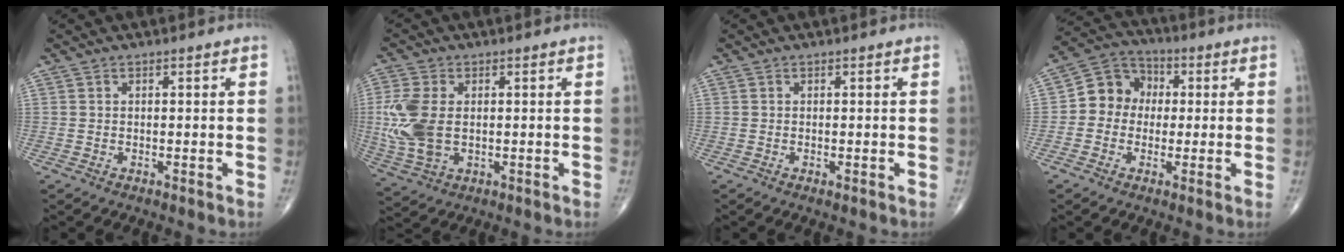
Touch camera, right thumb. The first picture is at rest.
{"total": 10.8, "force": [0.3, 6.7, 8.4], "torque": [-0.203, -0.003, 0.014]}
{"total": 0.5, "force": [-0.2, 0.2, 0.5], "torque": [-0.010, -0.003, -0.004]}
{"total": 9.0, "force": [0.2, 7.9, 4.2], "torque": [-0.042, 0.029, -0.013]}